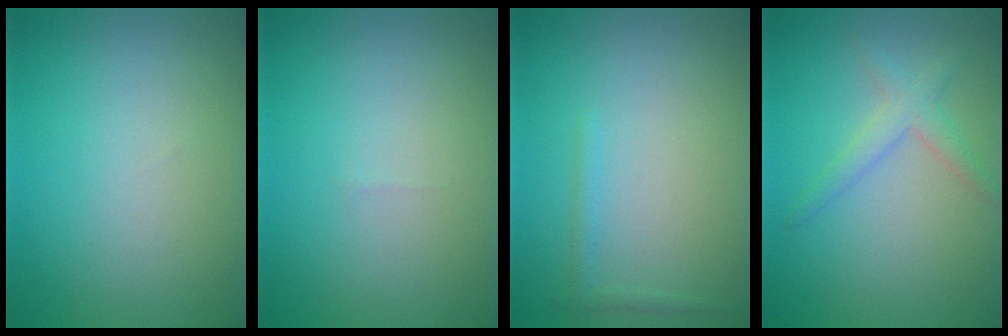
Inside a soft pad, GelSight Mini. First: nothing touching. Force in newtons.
{"total": 0.0}
{"total": 0.8, "press": 0.8, "slide": 0.1}
{"total": 2.1, "press": 2.1, "slide": 0.1}